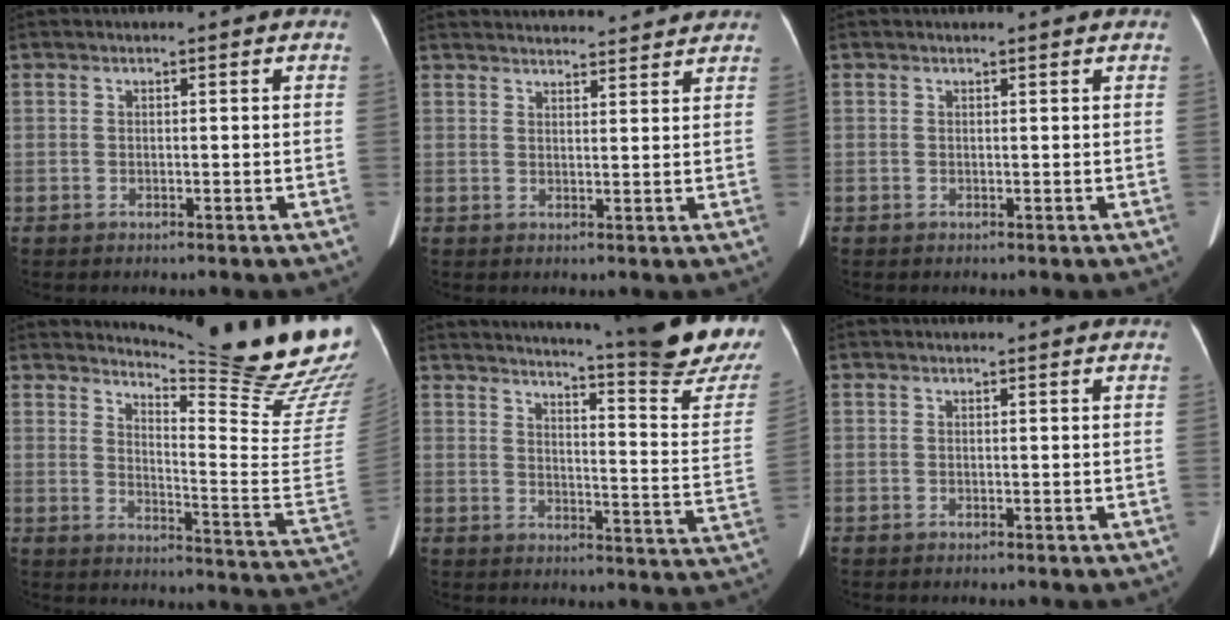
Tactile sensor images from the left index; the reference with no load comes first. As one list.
[{"total": 15.0, "force": [14.4, 2.0, 3.8], "torque": [-0.049, 0.037, 0.185]}, {"total": 1.9, "force": [1.8, 0.6, 0.4], "torque": [-0.007, 0.022, 0.016]}, {"total": 21.4, "force": [19.0, -0.2, 10.0], "torque": [-0.144, -0.136, 0.233]}, {"total": 24.3, "force": [21.8, -1.1, 10.9], "torque": [-0.164, -0.120, 0.263]}, {"total": 2.4, "force": [2.3, 0.2, 0.7], "torque": [-0.013, 0.017, 0.022]}]